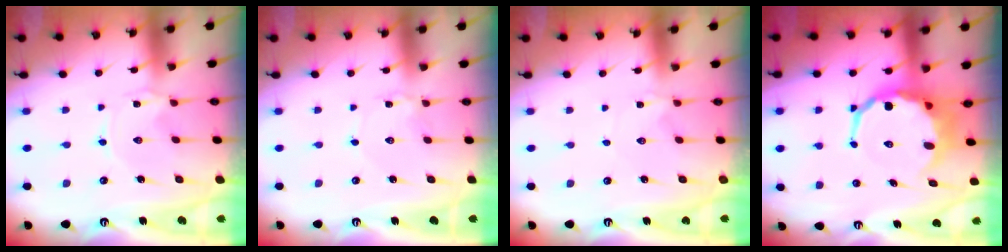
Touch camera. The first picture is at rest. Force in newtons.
{"total": 0.9, "press": 0.9, "slide": 0.1}
{"total": 1.3, "press": 1.3, "slide": 0.3}
{"total": 8.6, "press": 8.3, "slide": 2.3}